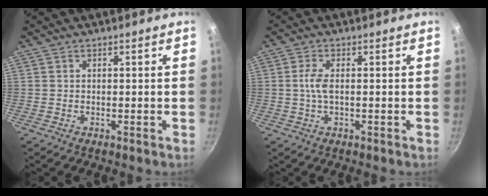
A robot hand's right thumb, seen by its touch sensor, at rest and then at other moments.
{"total": 3.3, "force": [0.0, 1.2, 3.0], "torque": [-0.073, 0.004, -0.003]}